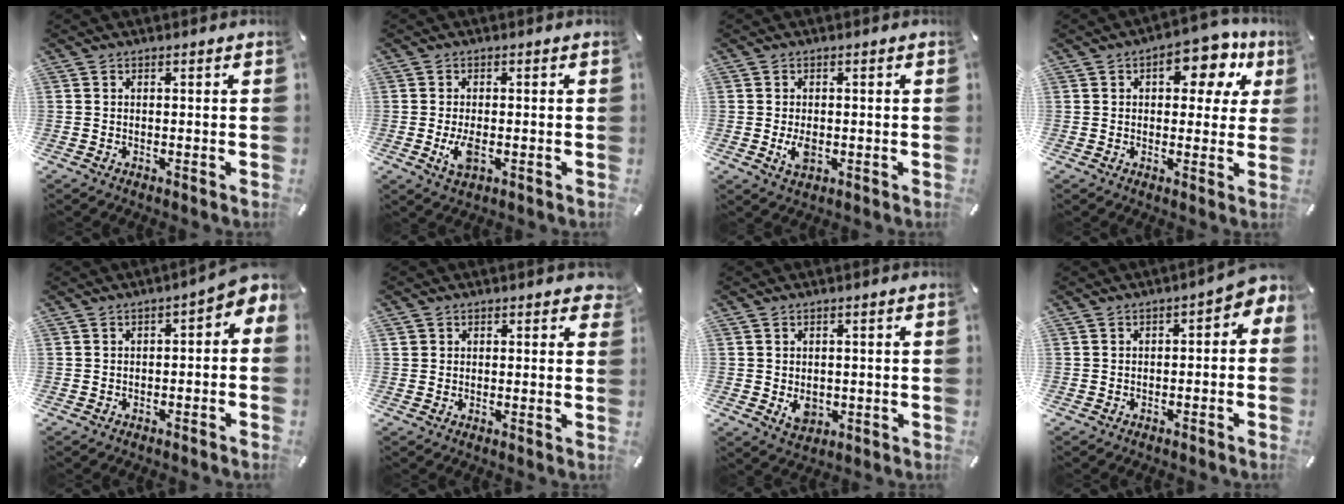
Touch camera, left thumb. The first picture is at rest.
{"total": 4.5, "force": [-0.9, 2.3, 3.8], "torque": [-0.090, -0.007, -0.019]}
{"total": 3.9, "force": [-0.6, 2.4, 3.0], "torque": [-0.059, -0.006, -0.012]}
{"total": 11.1, "force": [4.5, 6.2, 8.0], "torque": [-0.085, -0.019, 0.066]}
{"total": 3.6, "force": [-0.7, 1.8, 3.0], "torque": [-0.049, 0.005, -0.018]}
{"total": 1.8, "force": [1.1, 1.4, 0.4], "torque": [0.007, -0.001, 0.016]}
{"total": 4.0, "force": [-0.5, 3.3, 2.3], "torque": [-0.028, -0.002, -0.008]}
{"total": 3.3, "force": [-1.1, 1.8, 2.6], "torque": [-0.040, 0.008, -0.024]}